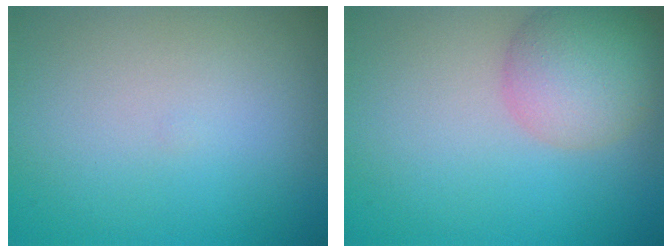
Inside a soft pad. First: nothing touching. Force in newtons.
{"total": 5.5, "press": 5.5, "slide": 0.3}